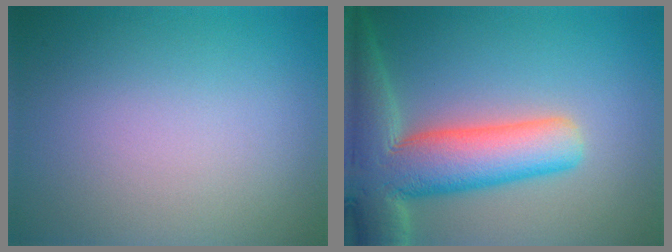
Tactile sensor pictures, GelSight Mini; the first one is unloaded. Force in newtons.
{"total": 10.8, "press": 10.8, "slide": 1.0}